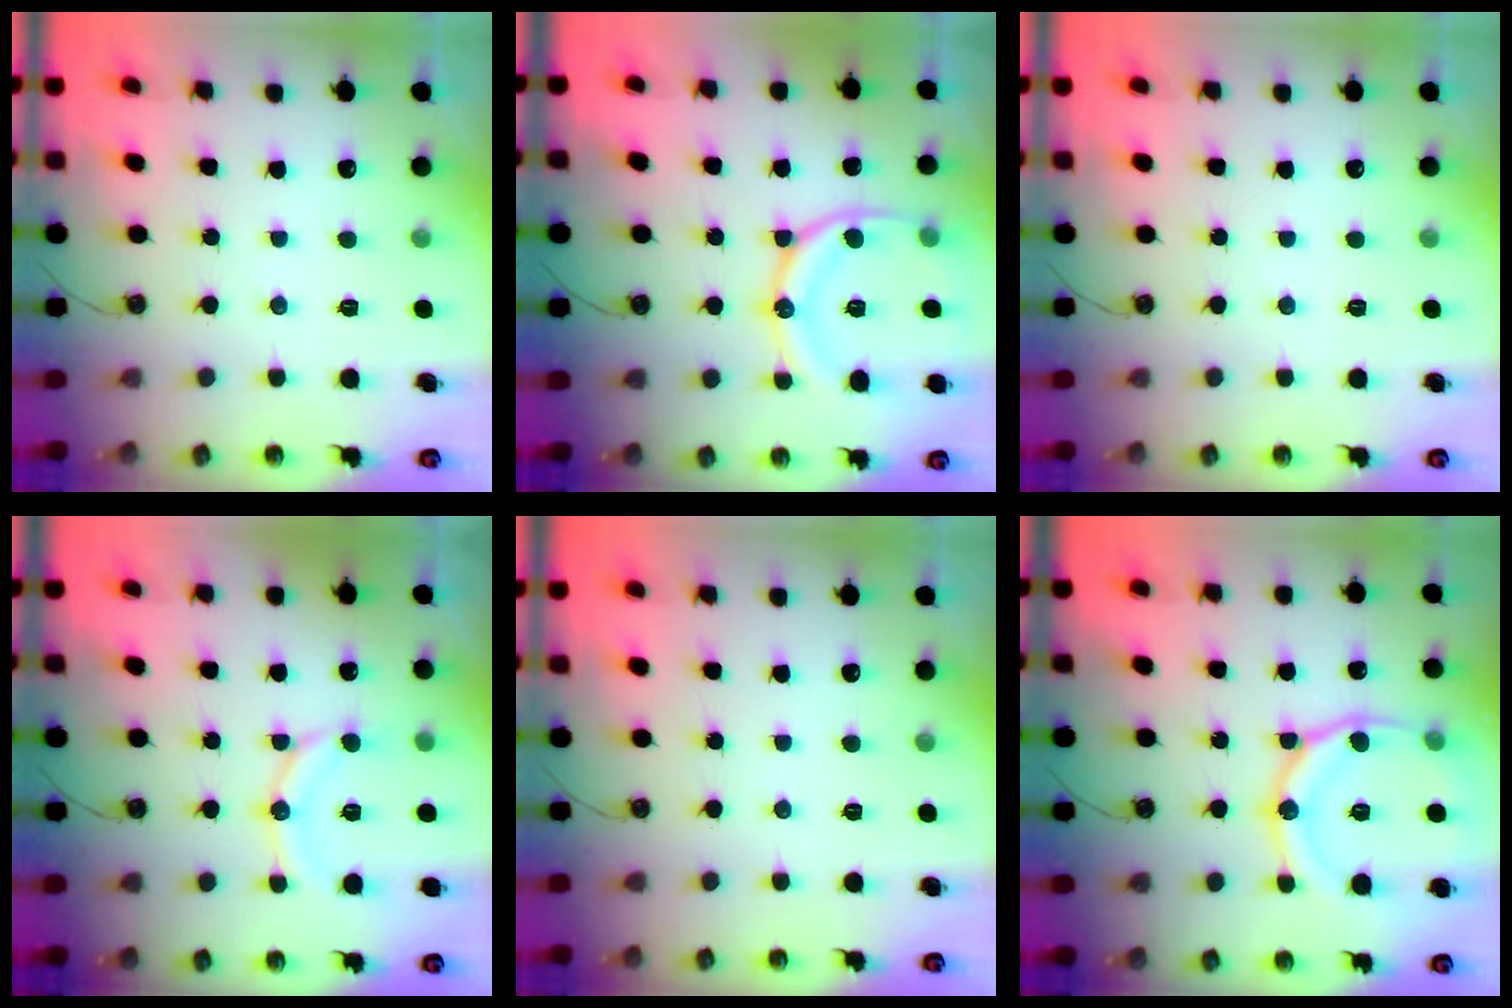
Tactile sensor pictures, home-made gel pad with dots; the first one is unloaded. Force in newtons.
{"total": 15.8, "press": 15.8, "slide": 1.1}
{"total": 0.0}
{"total": 12.6, "press": 12.2, "slide": 3.1}
{"total": 0.0}
{"total": 17.2, "press": 17.1, "slide": 1.9}